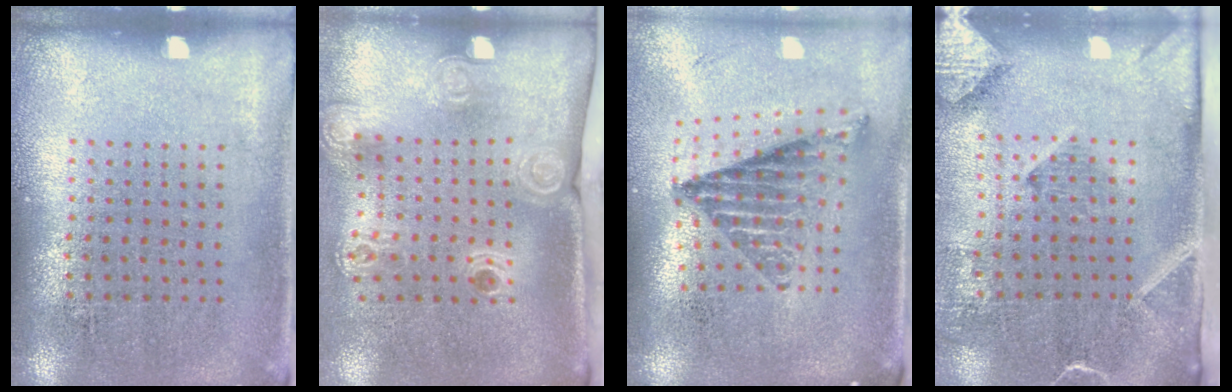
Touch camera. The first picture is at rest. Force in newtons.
{"total": 2.3, "press": 1.6, "slide": 1.6}
{"total": 1.3, "press": 1.2, "slide": 0.6}
{"total": 2.9, "press": 2.1, "slide": 2.0}